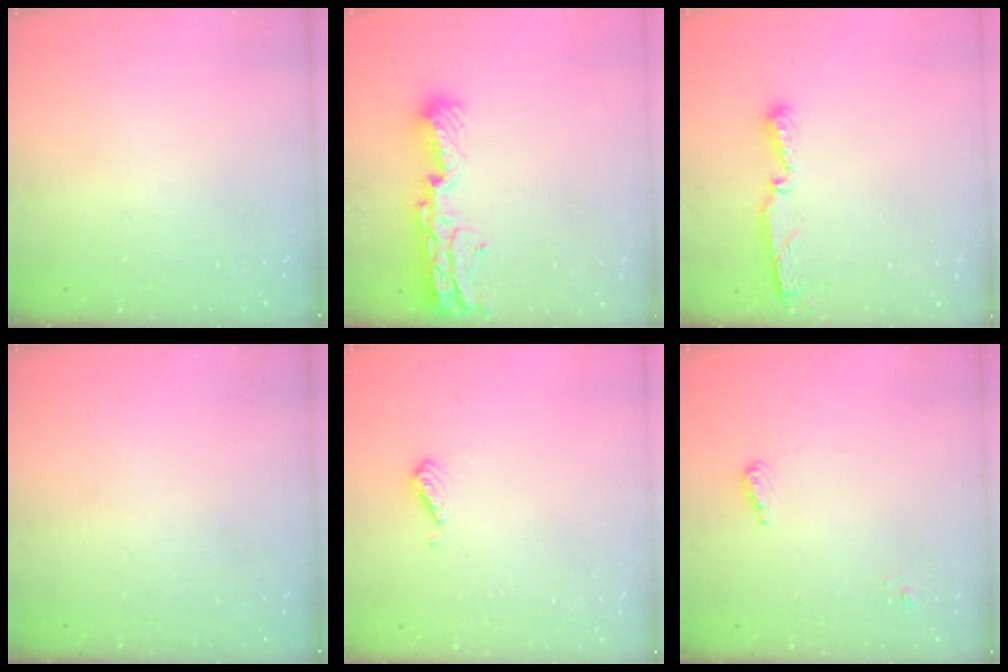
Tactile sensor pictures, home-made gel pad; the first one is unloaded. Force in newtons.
{"total": 11.5, "press": 11.4, "slide": 1.6}
{"total": 9.5, "press": 7.8, "slide": 5.5}
{"total": 0.0}
{"total": 5.0, "press": 4.8, "slide": 1.3}
{"total": 5.6, "press": 5.4, "slide": 1.2}